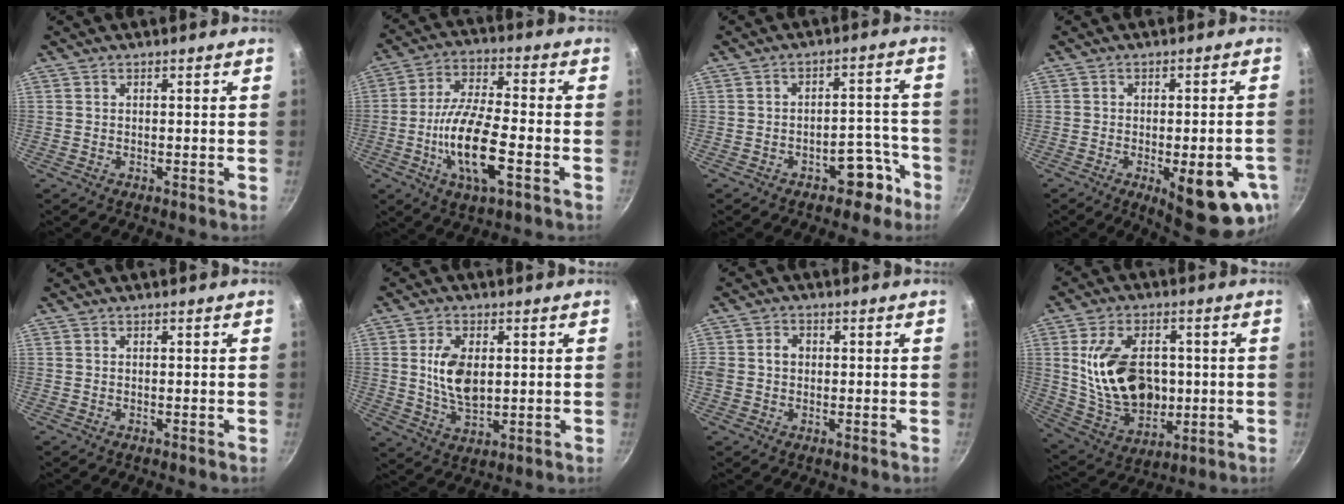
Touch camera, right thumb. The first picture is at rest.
{"total": 14.4, "force": [-4.2, 5.0, 12.8], "torque": [-0.247, 0.020, -0.078]}
{"total": 7.3, "force": [-4.4, 4.0, 4.2], "torque": [-0.032, 0.056, -0.060]}
{"total": 16.3, "force": [-5.8, 5.8, 14.0], "torque": [-0.137, 0.006, -0.058]}
{"total": 0.0}
{"total": 8.9, "force": [1.2, 5.0, 7.2], "torque": [-0.128, -0.011, 0.030]}
{"total": 4.1, "force": [0.3, 3.4, 2.3], "torque": [-0.040, 0.013, 0.008]}
{"total": 17.4, "force": [1.5, 11.4, 13.0], "torque": [-0.203, -0.008, 0.044]}